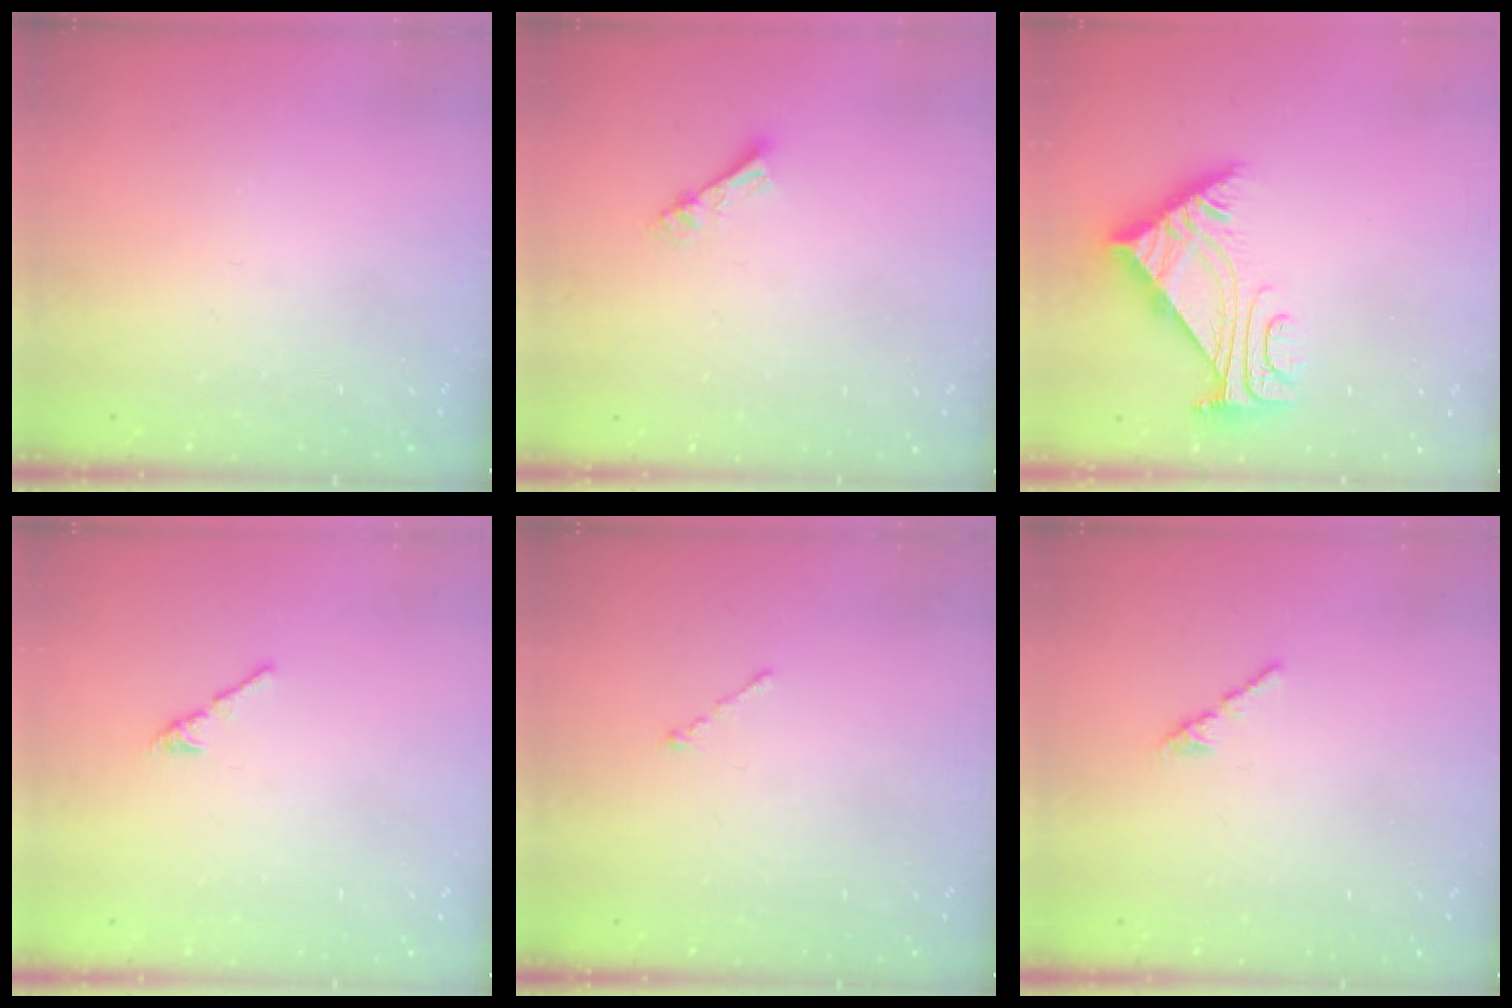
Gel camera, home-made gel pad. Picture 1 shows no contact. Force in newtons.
{"total": 4.3, "press": 4.3, "slide": 0.2}
{"total": 5.9, "press": 5.8, "slide": 0.6}
{"total": 2.7, "press": 2.6, "slide": 0.8}
{"total": 0.7, "press": 0.7, "slide": 0.2}
{"total": 0.8, "press": 0.7, "slide": 0.5}